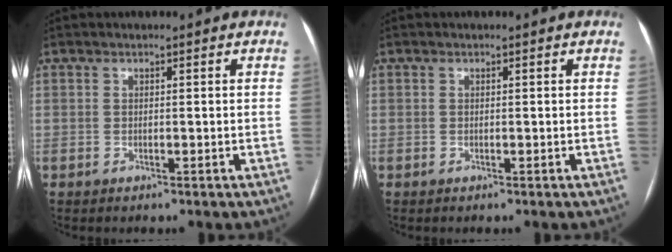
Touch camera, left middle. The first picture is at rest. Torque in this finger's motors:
{"motor_torque": [-0.02, 0.03, 0.00, 0.00]}